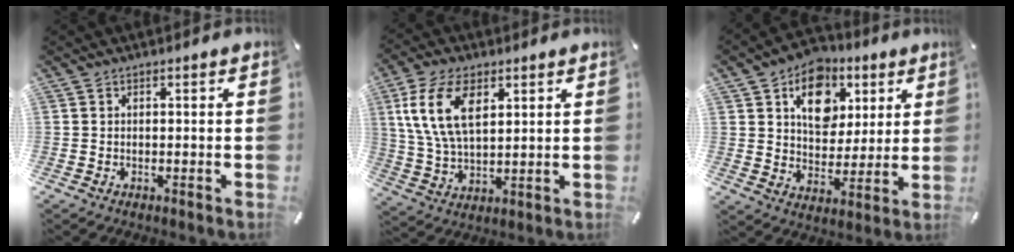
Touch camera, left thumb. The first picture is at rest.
{"total": 11.9, "force": [4.5, 6.6, 8.8], "torque": [-0.215, 0.001, 0.080]}
{"total": 13.3, "force": [6.0, 10.3, 5.9], "torque": [-0.079, -0.026, 0.108]}